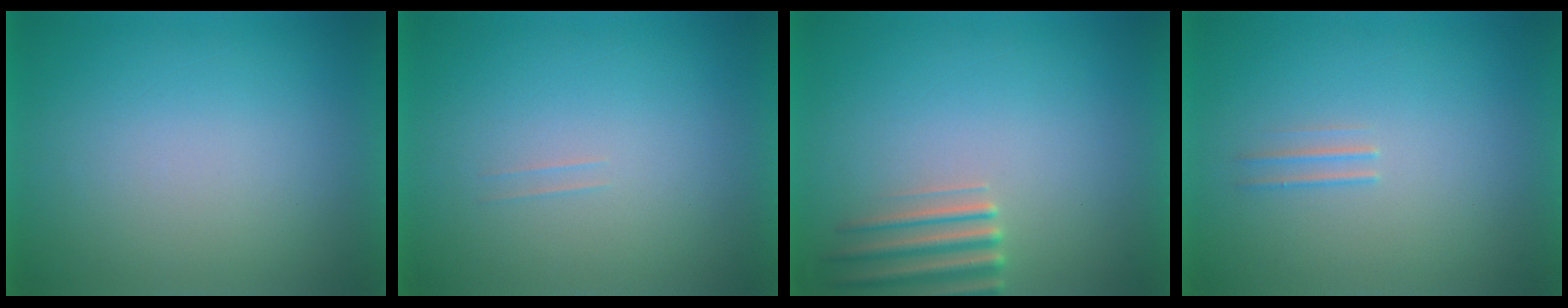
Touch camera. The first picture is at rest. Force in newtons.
{"total": 1.1}
{"total": 2.8}
{"total": 1.9}